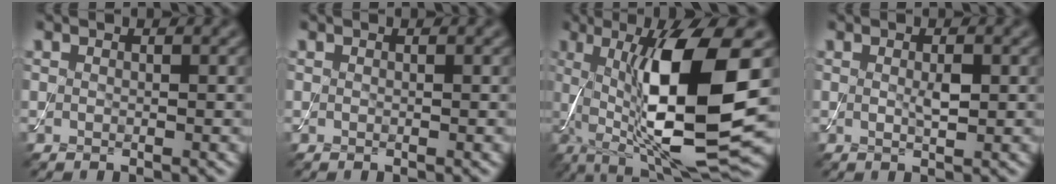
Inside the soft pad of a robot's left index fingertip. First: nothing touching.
{"total": 0.0}
{"total": 13.9, "force": [0.3, 3.4, 13.5], "torque": [-0.220, -0.009, 0.011]}
{"total": 1.4, "force": [0.1, 0.4, 1.3], "torque": [-0.028, -0.001, 0.003]}